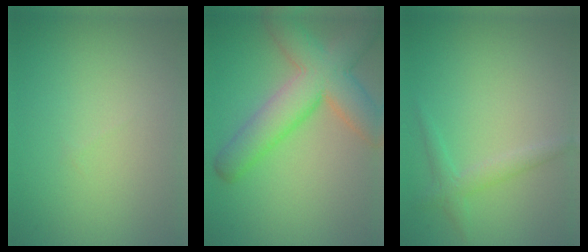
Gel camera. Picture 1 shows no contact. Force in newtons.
{"total": 8.2, "press": 8.2, "slide": 0.4}
{"total": 1.9, "press": 1.9, "slide": 0.2}